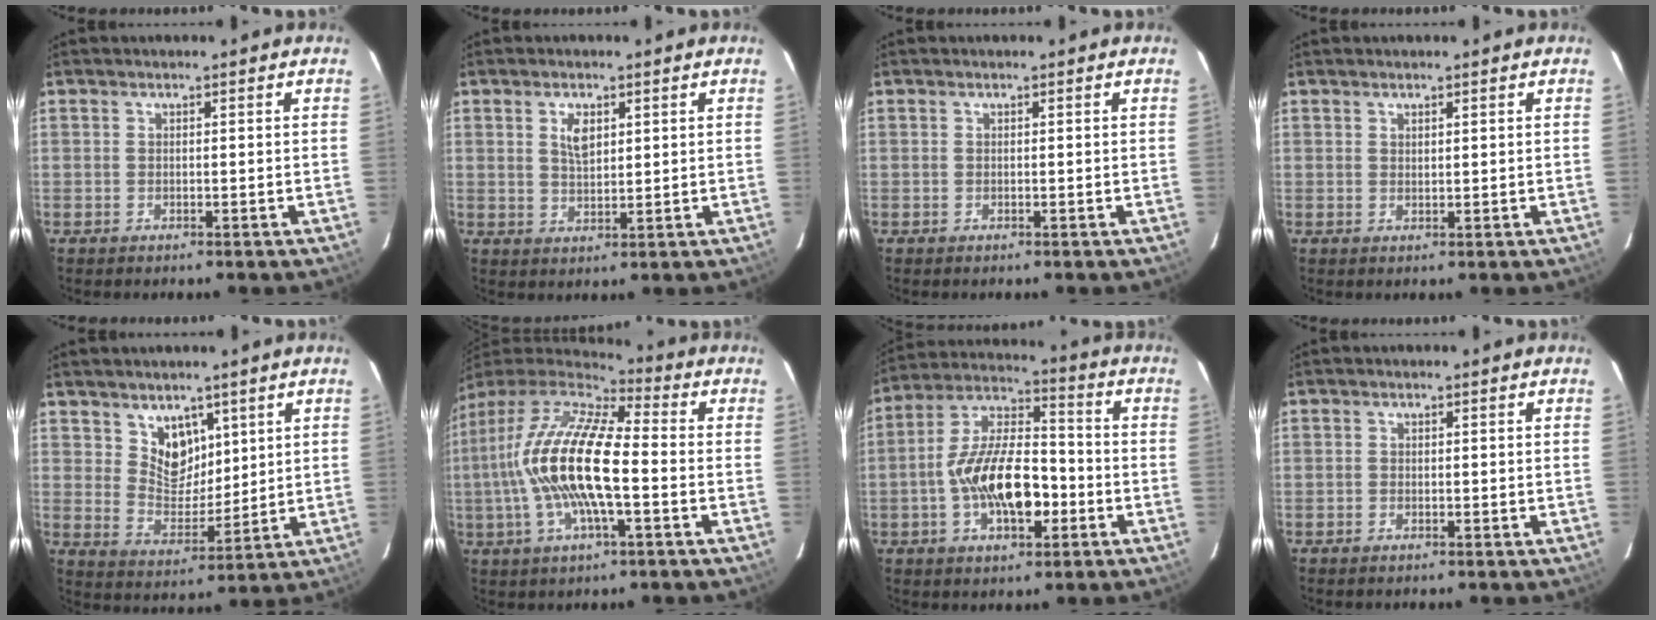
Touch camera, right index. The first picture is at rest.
{"total": 4.0, "force": [1.6, 2.0, 3.0], "torque": [-0.052, 0.003, 0.029]}
{"total": 0.0}
{"total": 0.9, "force": [0.8, 0.3, 0.4], "torque": [-0.005, 0.001, 0.015]}
{"total": 7.3, "force": [4.3, 5.2, 2.9], "torque": [-0.042, -0.001, 0.088]}
{"total": 18.8, "force": [-2.0, 5.0, 18.0], "torque": [-0.338, -0.003, -0.048]}
{"total": 15.1, "force": [-4.0, 6.8, 12.9], "torque": [-0.246, 0.012, -0.069]}
{"total": 0.6, "force": [-0.5, 0.4, 0.2], "torque": [-0.003, -0.001, -0.010]}